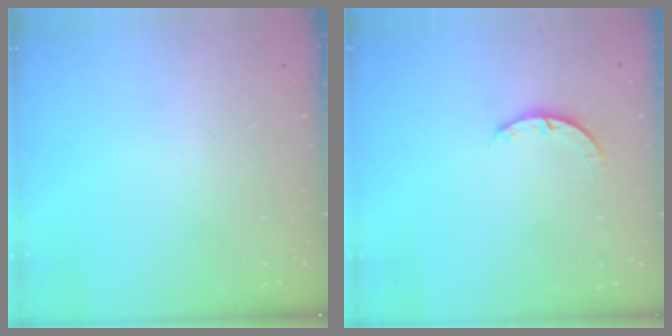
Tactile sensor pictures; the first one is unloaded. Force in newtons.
{"total": 2.9, "press": 2.9, "slide": 0.4}